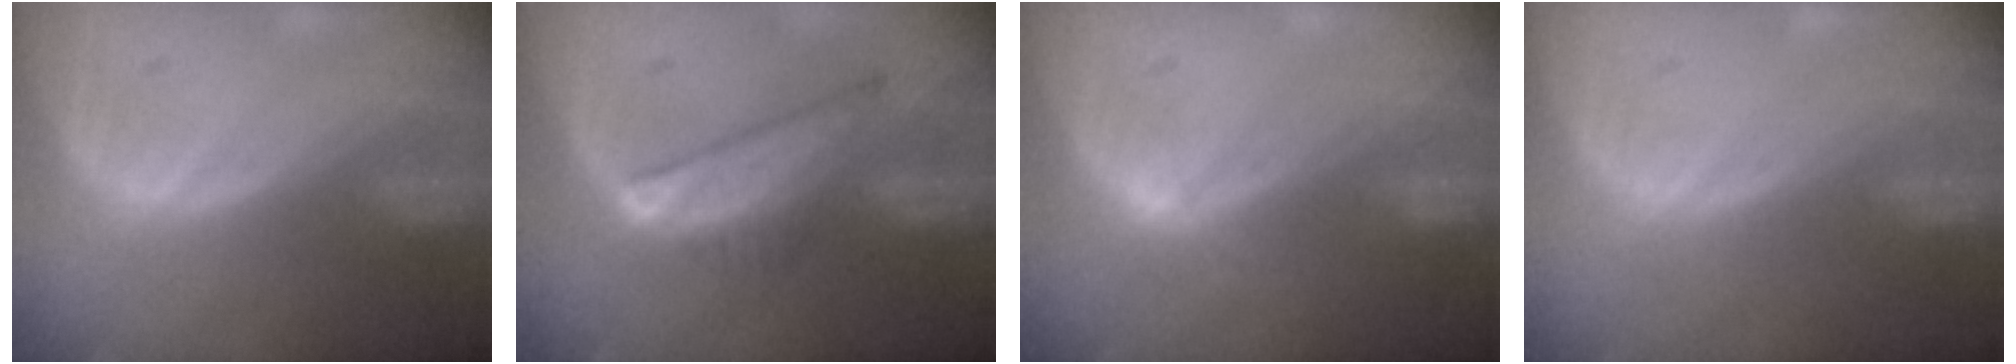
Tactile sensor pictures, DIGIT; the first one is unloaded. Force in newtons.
{"total": 7.9, "press": 6.7, "slide": 4.3}
{"total": 1.2, "press": 1.2, "slide": 0.1}
{"total": 0.0}